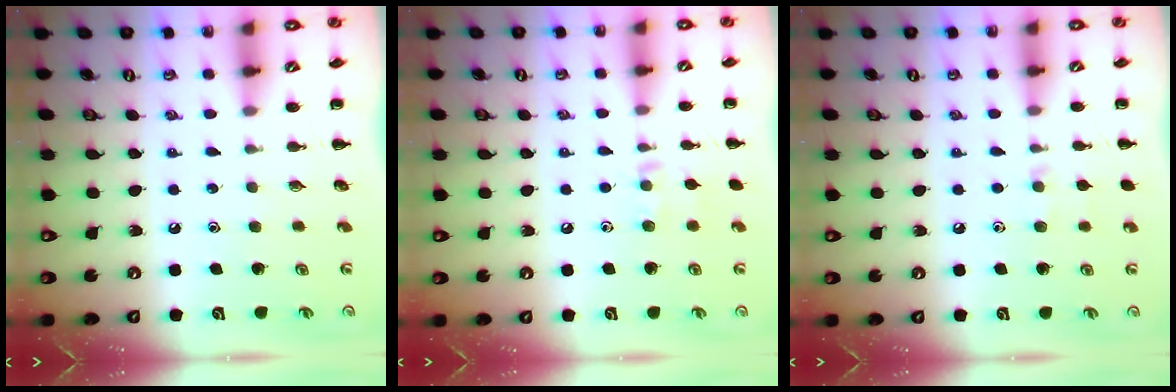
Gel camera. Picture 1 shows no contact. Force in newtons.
{"total": 7.7, "press": 7.5, "slide": 1.7}
{"total": 5.7, "press": 5.5, "slide": 1.7}